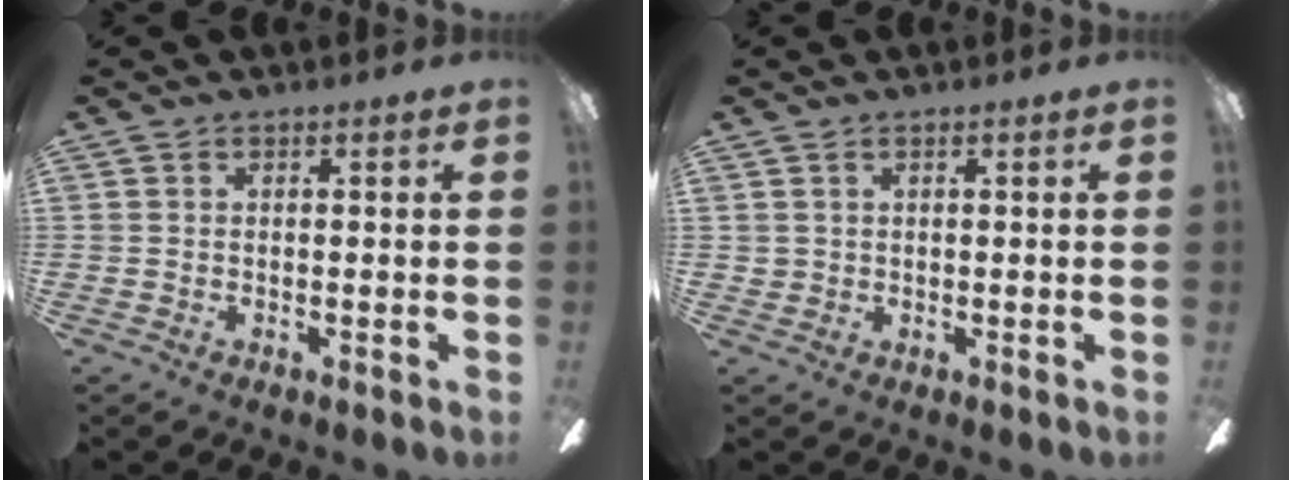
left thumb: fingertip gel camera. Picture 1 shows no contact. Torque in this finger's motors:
{"motor_torque": [0.06, 0.02, 0.33, -0.37, -0.02]}